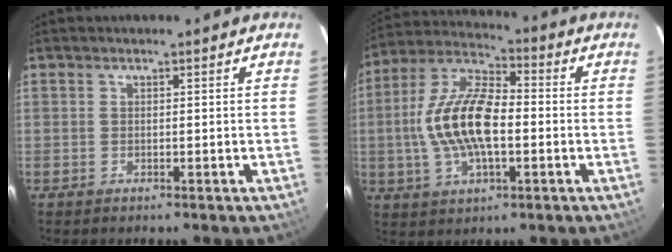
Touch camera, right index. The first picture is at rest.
{"total": 15.2, "force": [-1.6, 6.7, 13.5], "torque": [-0.277, 0.010, -0.034]}